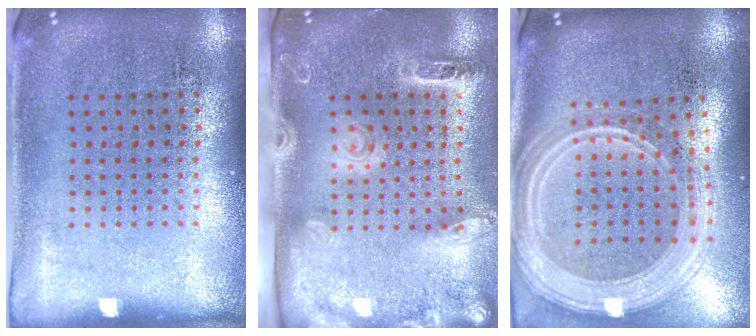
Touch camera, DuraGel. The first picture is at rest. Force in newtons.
{"total": 2.7, "press": 2.0, "slide": 1.8}
{"total": 3.0, "press": 2.5, "slide": 1.7}